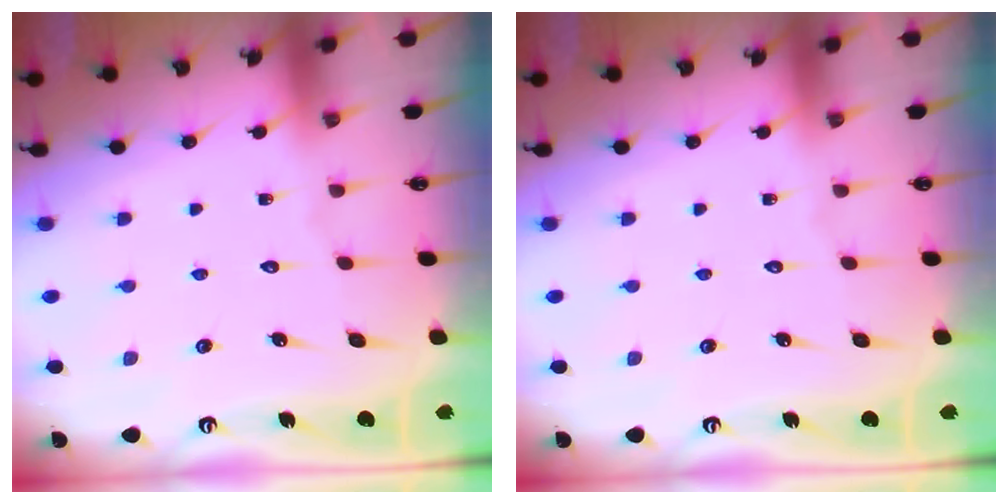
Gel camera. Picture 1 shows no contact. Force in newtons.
{"total": 0.0}